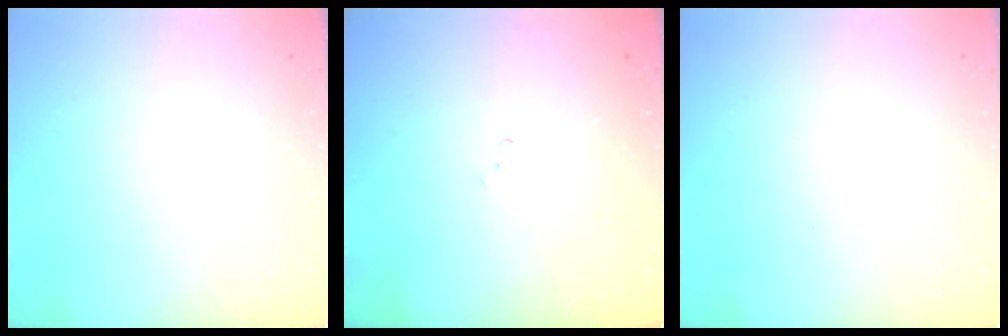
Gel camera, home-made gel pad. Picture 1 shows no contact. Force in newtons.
{"total": 4.8, "press": 4.7, "slide": 0.8}
{"total": 0.0}